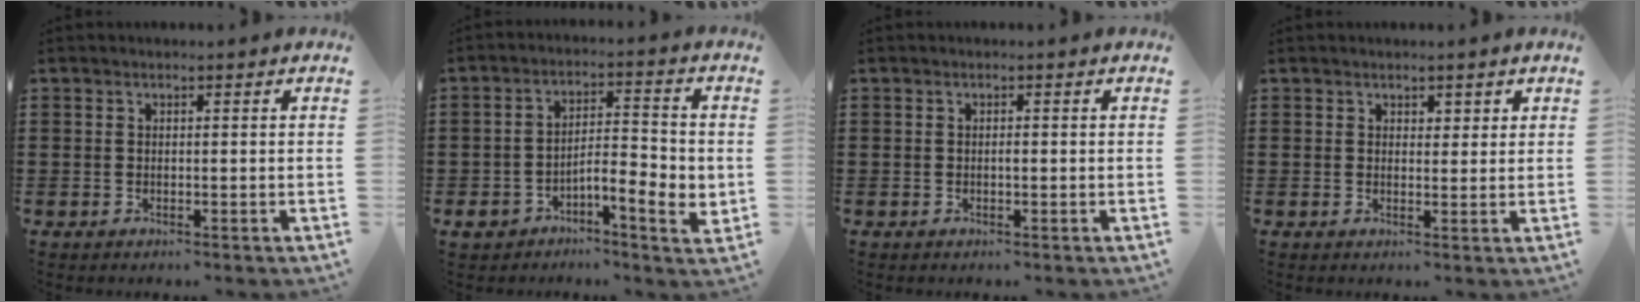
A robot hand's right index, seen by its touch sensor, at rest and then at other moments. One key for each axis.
{"total": 6.3, "fx": -2.5, "fy": 2.4, "fz": 5.3, "tx": -0.084, "ty": -0.004, "tz": -0.044}
{"total": 0.6, "fx": -0.1, "fy": 0.1, "fz": 0.6, "tx": -0.013, "ty": -0.004, "tz": -0.001}
{"total": 1.6, "fx": 1.2, "fy": 1.0, "fz": 0.3, "tx": 0.000, "ty": 0.002, "tz": 0.022}